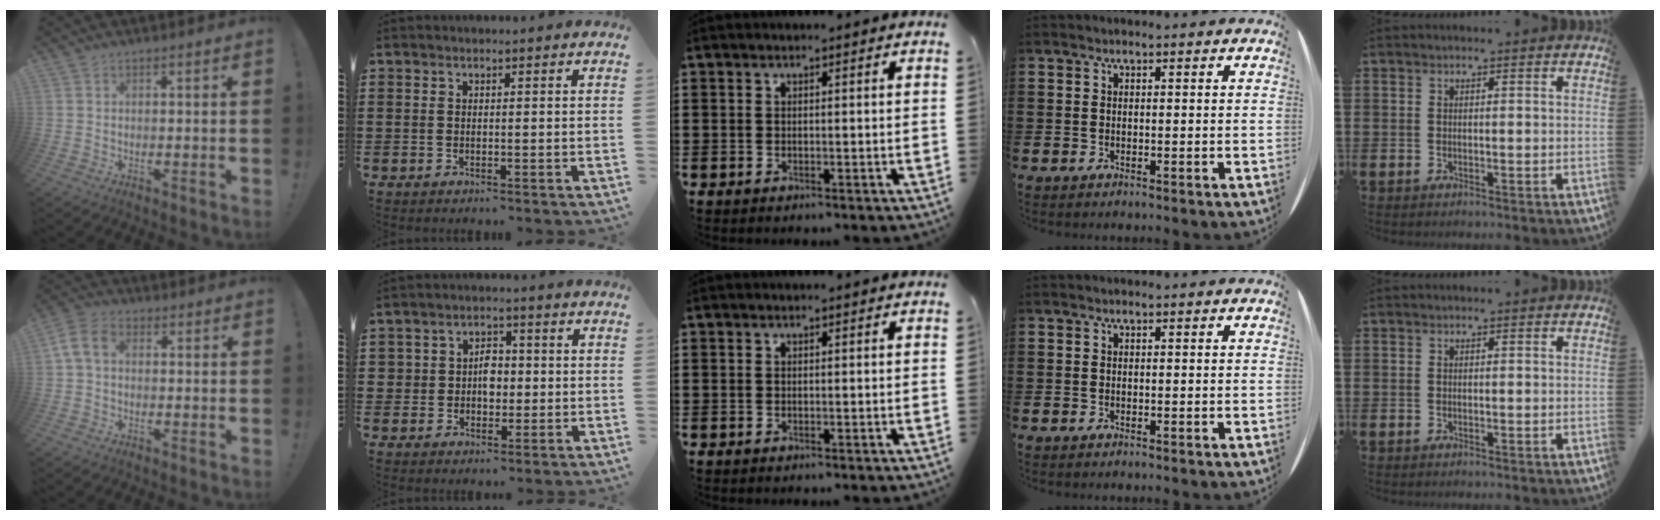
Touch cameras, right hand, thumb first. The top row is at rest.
{"thumb": {"total": 7.0, "force": [0.7, 4.8, 5.1], "torque": [-0.098, 0.008, 0.019]}, "index": {"total": 4.3, "force": [-0.1, 3.6, 2.4], "torque": [-0.049, 0.007, -0.009]}}